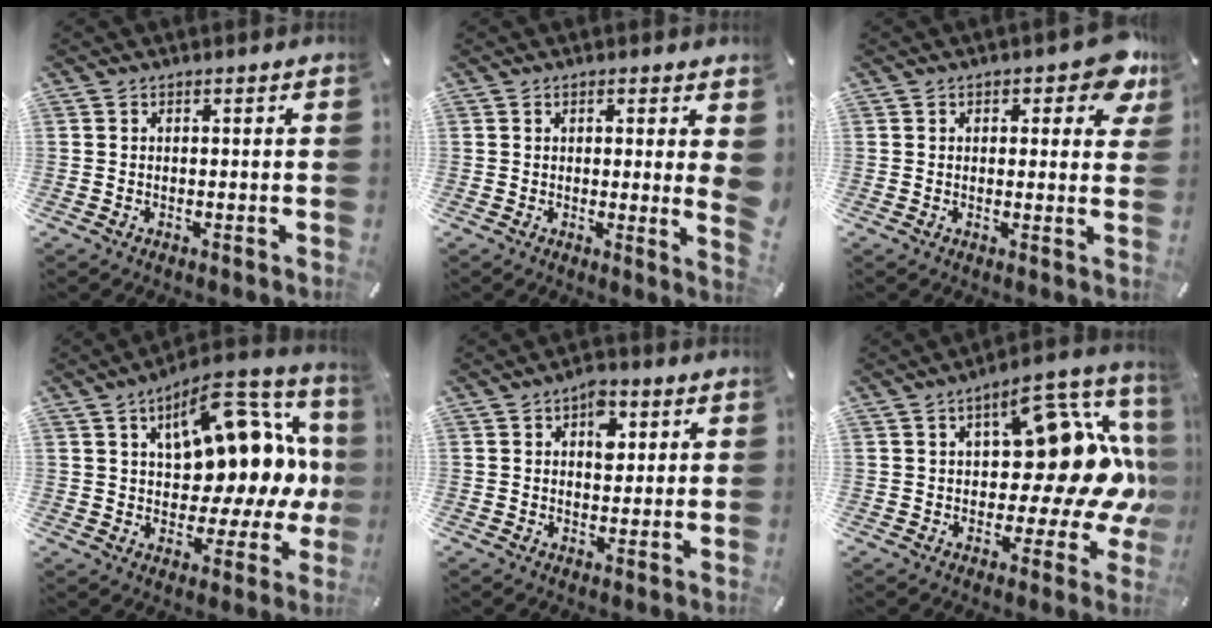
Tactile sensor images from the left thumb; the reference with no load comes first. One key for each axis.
{"total": 4.5, "fx": 1.1, "fy": 0.3, "fz": 4.3, "tx": -0.055, "ty": -0.025, "tz": 0.017}
{"total": 6.7, "fx": 3.7, "fy": 3.4, "fz": 4.3, "tx": -0.038, "ty": -0.017, "tz": 0.057}
{"total": 19.8, "fx": 6.2, "fy": 10.9, "fz": 15.4, "tx": -0.202, "ty": -0.054, "tz": 0.104}
{"total": 5.6, "fx": 2.2, "fy": 3.7, "fz": 3.6, "tx": -0.029, "ty": -0.009, "tz": 0.030}
{"total": 23.9, "fx": 3.6, "fy": 13.4, "fz": 19.5, "tx": -0.239, "ty": -0.034, "tz": 0.064}